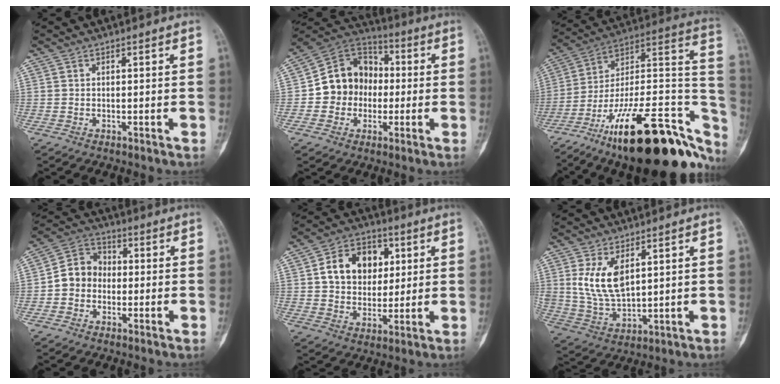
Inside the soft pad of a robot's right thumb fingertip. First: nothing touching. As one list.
[{"total": 13.6, "force": [-1.2, 11.9, 6.5], "torque": [-0.062, 0.033, -0.029]}, {"total": 35.6, "force": [-18.4, 13.1, 27.5], "torque": [-0.302, 0.087, -0.290]}, {"total": 8.1, "force": [-1.2, 7.1, 3.8], "torque": [-0.039, 0.032, -0.038]}, {"total": 13.3, "force": [3.0, 10.2, 8.0], "torque": [-0.085, 0.004, 0.048]}, {"total": 9.6, "force": [3.3, 5.2, 7.3], "torque": [-0.131, -0.016, 0.080]}]